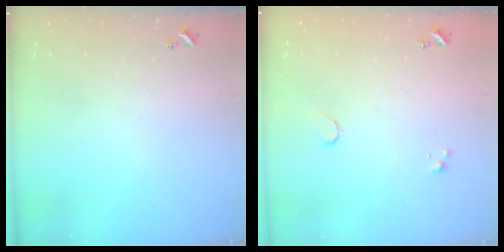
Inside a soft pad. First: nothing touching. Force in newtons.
{"total": 1.4, "press": 1.3, "slide": 0.2}